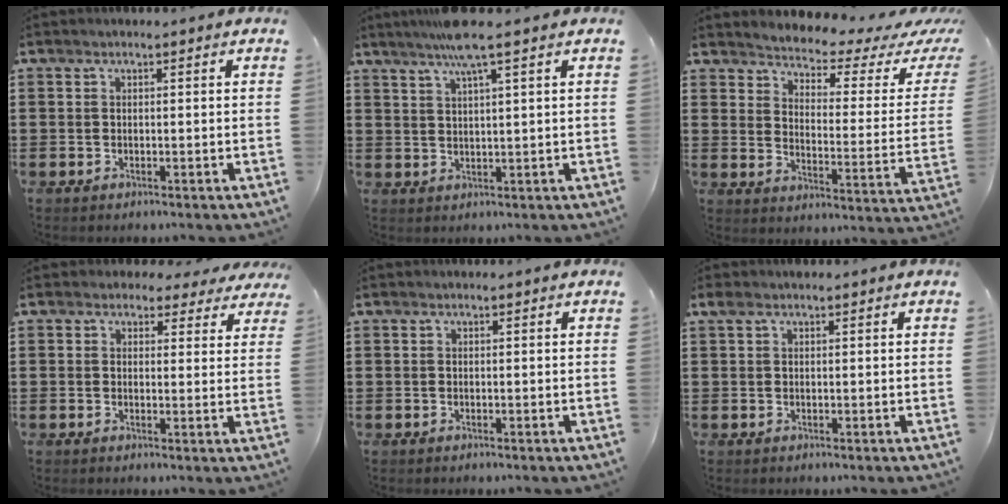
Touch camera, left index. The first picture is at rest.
{"total": 5.8, "force": [3.9, -0.3, 4.2], "torque": [-0.092, 0.002, 0.068]}
{"total": 3.1, "force": [3.0, 0.2, 0.7], "torque": [-0.028, -0.035, 0.041]}
{"total": 2.9, "force": [2.3, 1.6, 0.7], "torque": [-0.016, 0.001, 0.040]}
{"total": 0.0}
{"total": 1.2, "force": [0.6, 0.6, 0.8], "torque": [-0.018, 0.006, 0.010]}